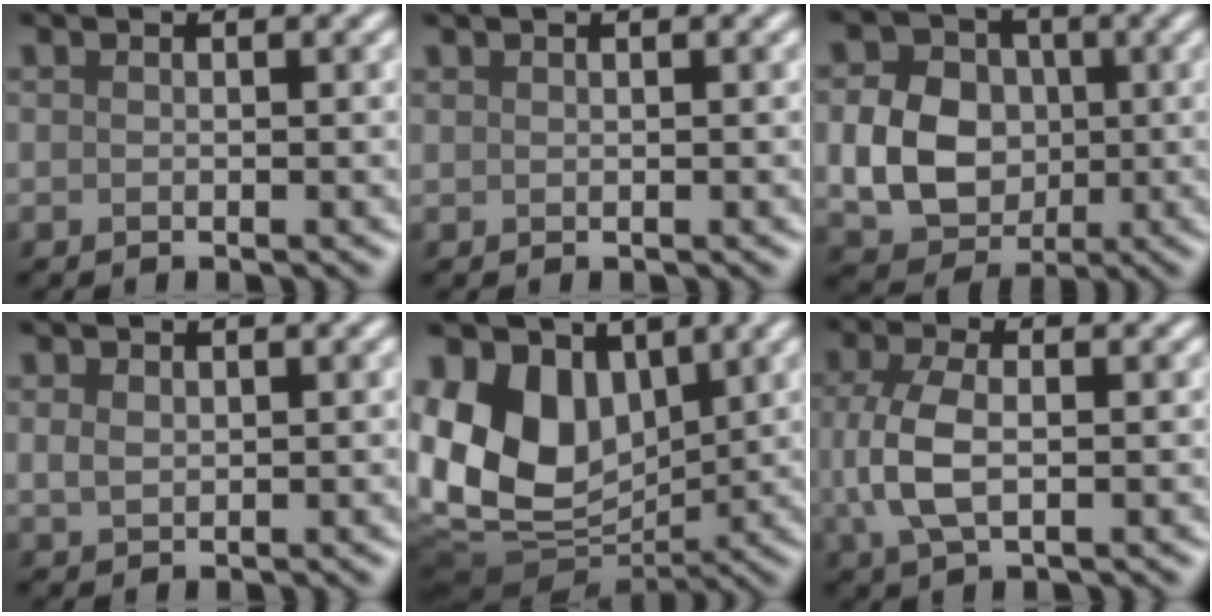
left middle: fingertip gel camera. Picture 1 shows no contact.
{"total": 0.0}
{"total": 6.7, "force": [-0.4, 5.5, 3.9], "torque": [-0.082, 0.001, -0.004]}
{"total": 1.4, "force": [0.4, 1.0, 0.8], "torque": [-0.022, 0.004, 0.012]}
{"total": 12.9, "force": [2.3, 9.1, 8.8], "torque": [-0.182, 0.017, 0.040]}
{"total": 4.6, "force": [0.0, 2.3, 4.0], "torque": [-0.102, 0.003, 0.001]}